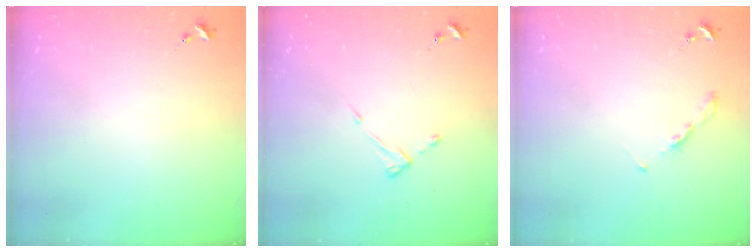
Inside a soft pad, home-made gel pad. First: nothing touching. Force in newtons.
{"total": 4.3, "press": 4.3, "slide": 0.5}
{"total": 3.2, "press": 3.2, "slide": 0.4}